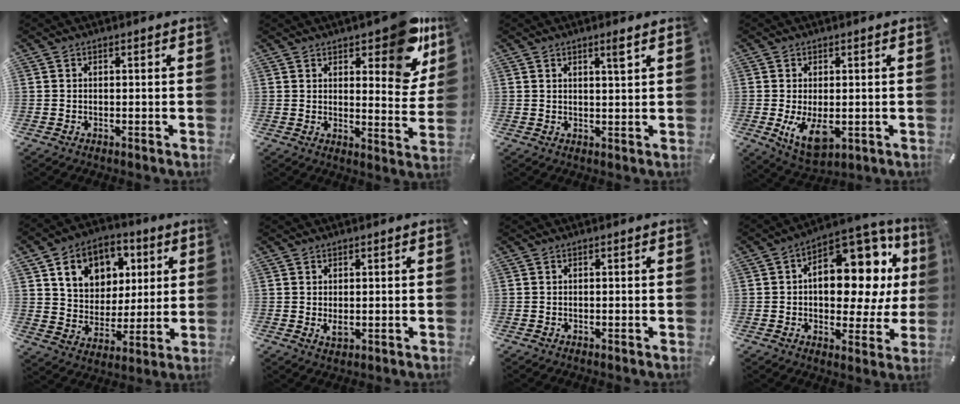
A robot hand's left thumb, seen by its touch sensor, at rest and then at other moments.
{"total": 15.4, "force": [10.4, 6.5, 9.3], "torque": [-0.094, -0.083, 0.173]}
{"total": 2.9, "force": [1.9, 0.2, 2.2], "torque": [-0.038, -0.004, 0.030]}
{"total": 7.8, "force": [-1.0, 4.6, 6.3], "torque": [-0.113, -0.015, -0.016]}
{"total": 12.9, "force": [5.2, 10.7, 5.1], "torque": [-0.091, -0.016, 0.100]}
{"total": 2.1, "force": [0.2, 1.4, 1.6], "torque": [-0.023, -0.001, 0.003]}
{"total": 0.0}
{"total": 18.4, "force": [5.0, 10.7, 14.1], "torque": [-0.177, -0.047, 0.079]}